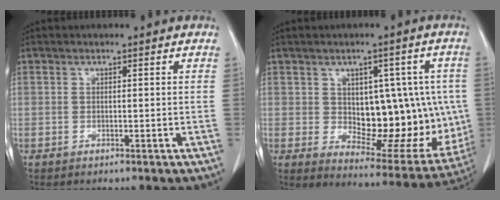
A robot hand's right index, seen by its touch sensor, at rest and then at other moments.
{"total": 17.6, "force": [0.1, 8.8, 15.2], "torque": [-0.190, 0.007, 0.030]}